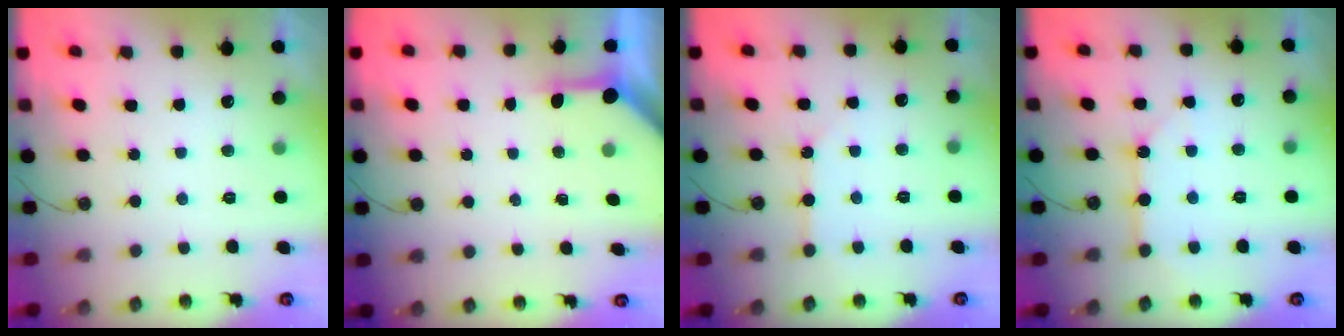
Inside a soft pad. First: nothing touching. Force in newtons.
{"total": 3.5, "press": 3.5, "slide": 0.5}
{"total": 2.7, "press": 2.7, "slide": 0.2}
{"total": 7.6, "press": 7.6, "slide": 0.7}